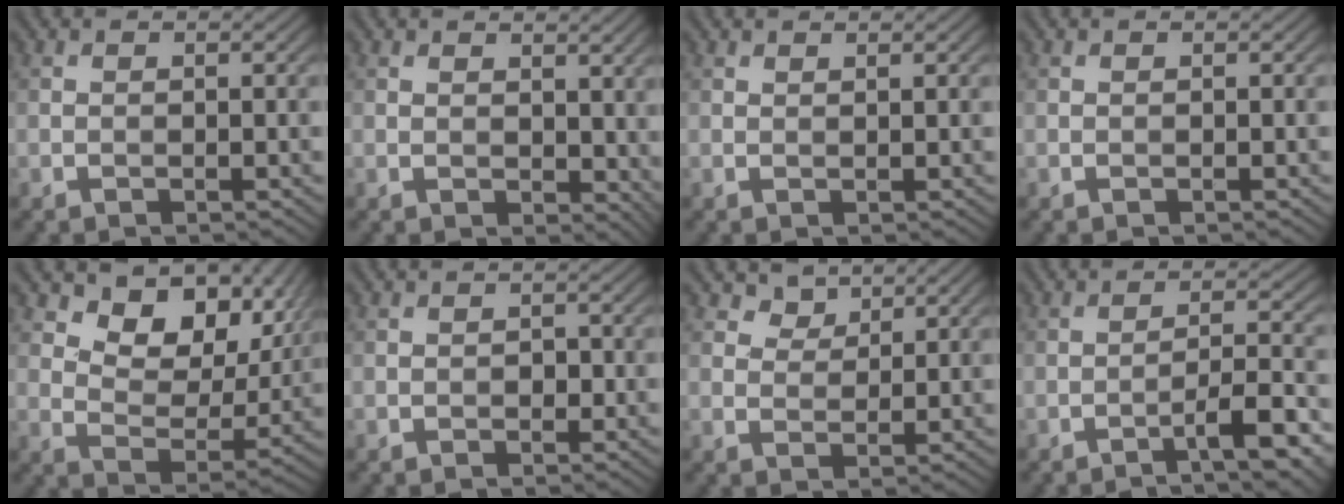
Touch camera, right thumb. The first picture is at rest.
{"total": 3.5, "force": [1.7, 2.0, 2.2], "torque": [-0.031, -0.004, 0.035]}
{"total": 0.6, "force": [0.5, 0.0, 0.2], "torque": [-0.004, 0.000, 0.010]}
{"total": 0.0}
{"total": 11.3, "force": [6.3, 6.8, 6.6], "torque": [-0.122, -0.003, 0.098]}
{"total": 1.1, "force": [-0.4, 0.8, 0.7], "torque": [-0.008, -0.001, -0.009]}
{"total": 2.7, "force": [2.1, 1.5, 0.7], "torque": [-0.018, -0.004, 0.040]}
{"total": 5.9, "force": [-3.6, 0.8, 4.6], "torque": [-0.064, 0.018, -0.065]}